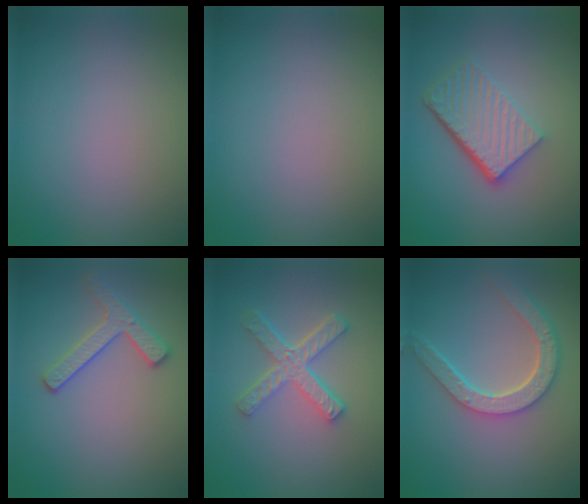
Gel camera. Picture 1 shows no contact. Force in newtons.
{"total": 0.0}
{"total": 5.7, "press": 4.0, "slide": 4.1}
{"total": 2.5, "press": 2.4, "slide": 0.5}
{"total": 4.6, "press": 3.3, "slide": 3.2}
{"total": 5.0, "press": 4.1, "slide": 3.0}